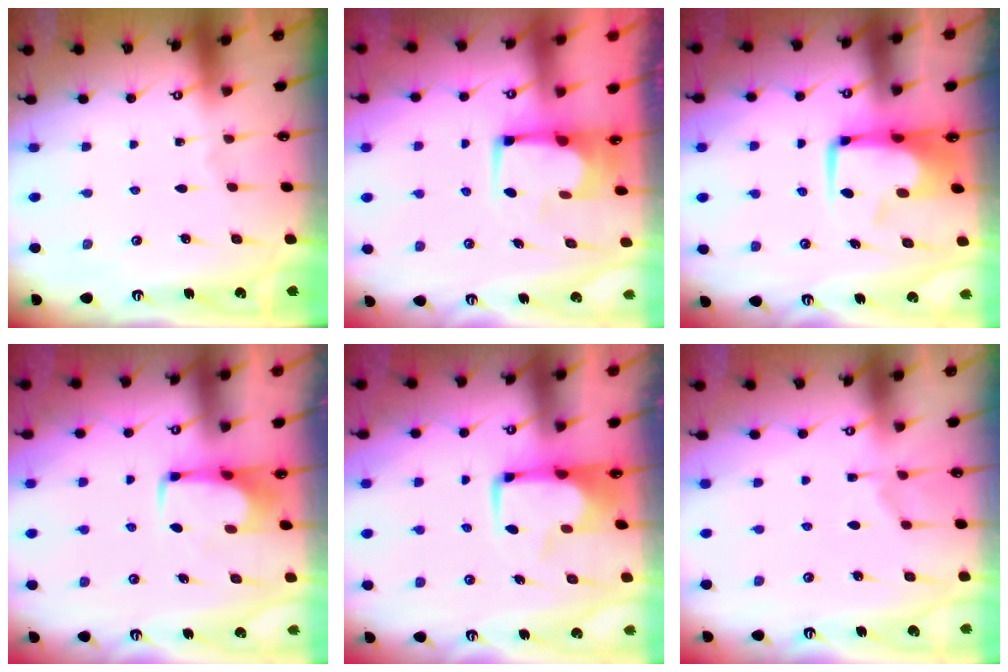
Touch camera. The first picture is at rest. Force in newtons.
{"total": 3.3, "press": 3.3, "slide": 0.3}
{"total": 7.9, "press": 7.8, "slide": 1.3}
{"total": 1.3, "press": 1.2, "slide": 0.4}
{"total": 0.6, "press": 0.3, "slide": 0.5}
{"total": 1.3, "press": 0.7, "slide": 1.1}